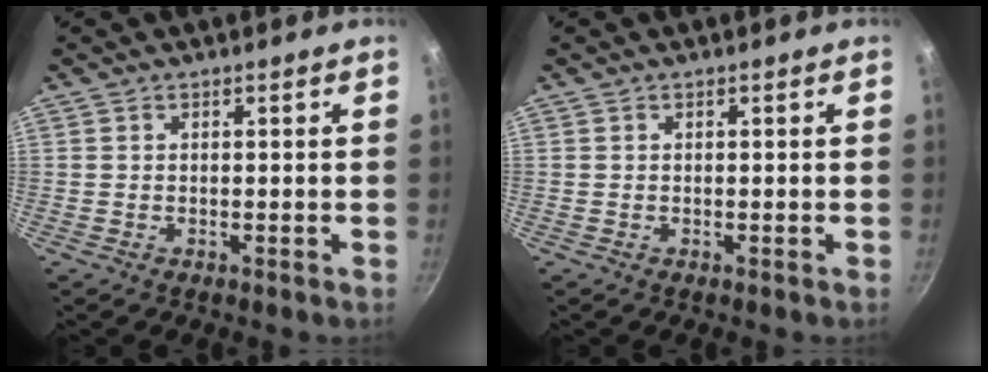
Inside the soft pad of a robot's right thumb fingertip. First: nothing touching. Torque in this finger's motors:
{"motor_torque": [-0.01, 0.01, 0.01, 0.01, 0.00]}